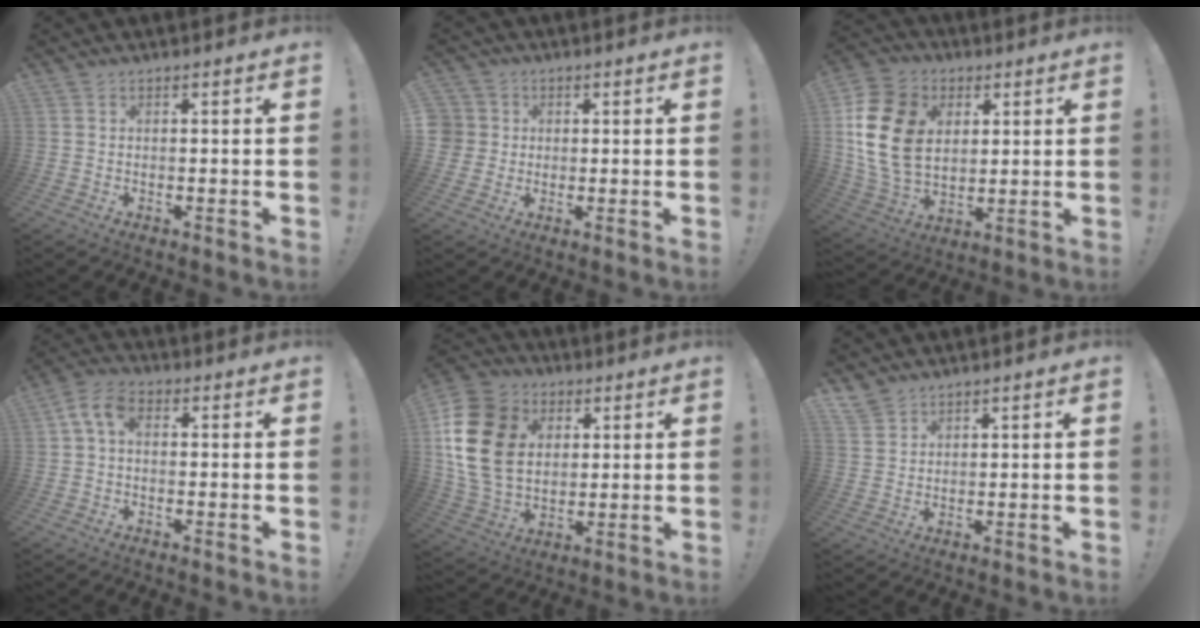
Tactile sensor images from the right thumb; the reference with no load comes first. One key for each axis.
{"total": 5.3, "fx": 0.7, "fy": 5.2, "fz": 0.8, "tx": -0.018, "ty": -0.001, "tz": 0.014}
{"total": 18.8, "fx": 4.3, "fy": 14.2, "fz": 11.6, "tx": -0.226, "ty": -0.012, "tz": 0.084}
{"total": 6.4, "fx": 1.1, "fy": 3.9, "fz": 4.9, "tx": -0.111, "ty": 0.004, "tz": 0.024}
{"total": 19.5, "fx": 4.4, "fy": 14.8, "fz": 11.9, "tx": -0.228, "ty": -0.008, "tz": 0.086}
{"total": 4.1, "fx": 3.6, "fy": 1.7, "fz": 0.9, "tx": -0.014, "ty": -0.022, "tz": 0.068}